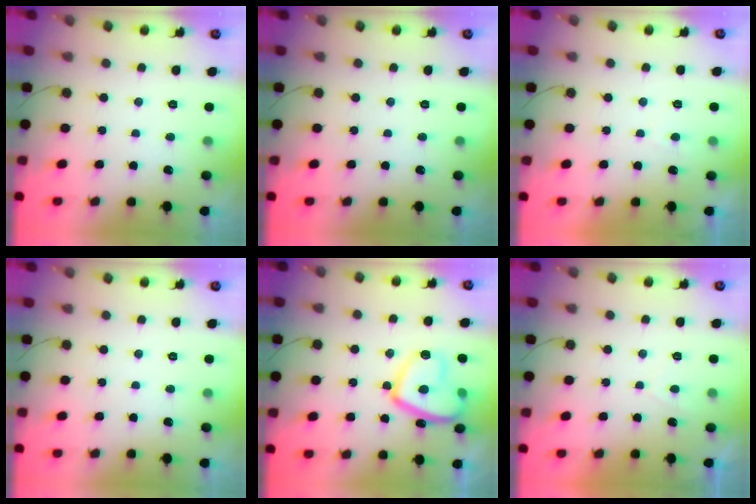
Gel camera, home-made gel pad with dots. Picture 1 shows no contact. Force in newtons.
{"total": 0.0}
{"total": 1.1, "press": 1.0, "slide": 0.5}
{"total": 0.0}
{"total": 15.1, "press": 15.0, "slide": 1.8}
{"total": 0.6, "press": 0.4, "slide": 0.4}